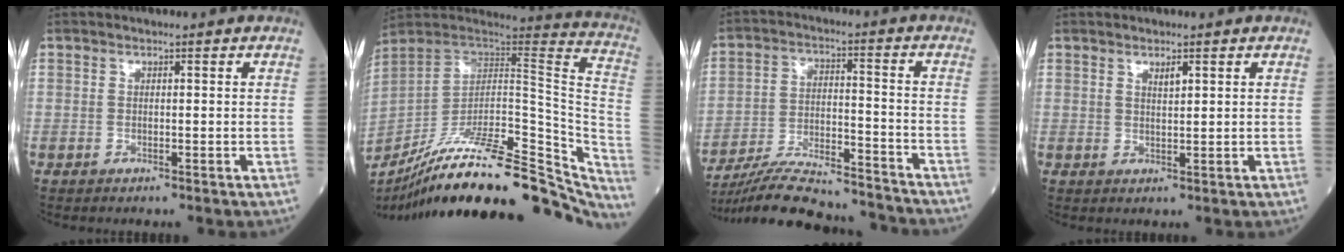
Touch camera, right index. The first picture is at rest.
{"total": 34.7, "force": [-28.0, 7.9, 19.0], "torque": [-0.234, -0.028, -0.397]}
{"total": 18.5, "force": [-17.4, 2.0, 5.9], "torque": [-0.123, -0.004, -0.273]}
{"total": 1.3, "force": [0.8, 0.3, 1.0], "torque": [-0.019, -0.001, 0.017]}